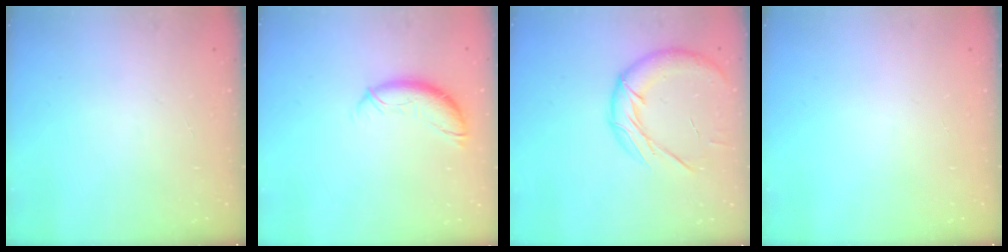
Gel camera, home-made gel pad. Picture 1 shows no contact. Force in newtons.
{"total": 9.5, "press": 9.5, "slide": 0.5}
{"total": 15.5, "press": 15.3, "slide": 2.4}
{"total": 0.0}